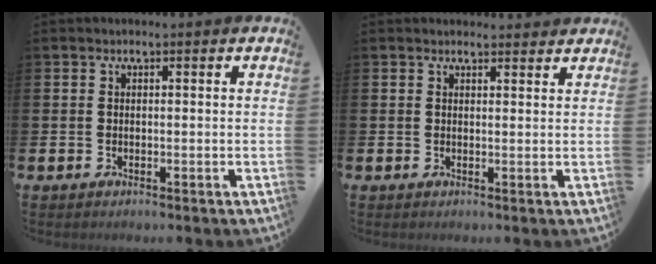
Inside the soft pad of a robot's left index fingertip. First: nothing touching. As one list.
[{"total": 2.0, "force": [2.0, 0.4, -0.1], "torque": [0.011, -0.010, 0.034]}]